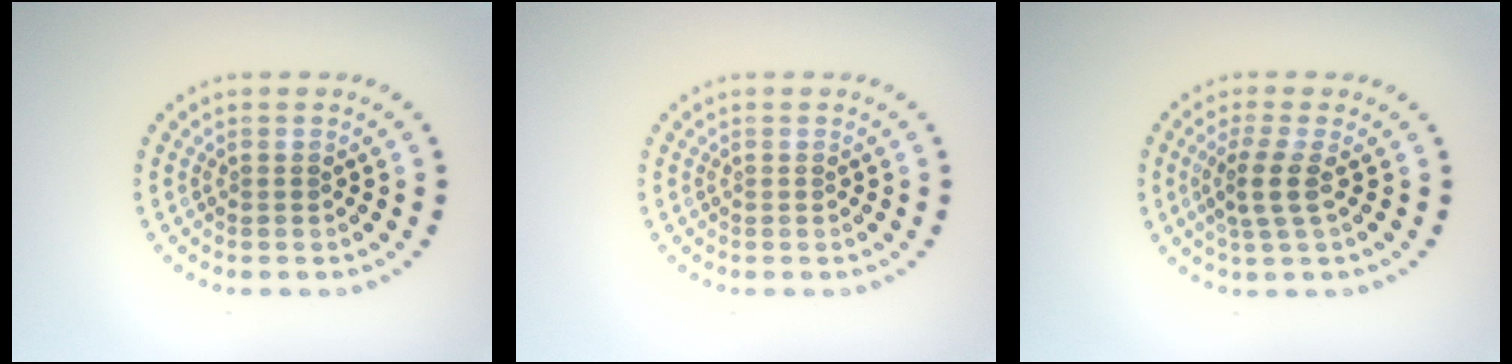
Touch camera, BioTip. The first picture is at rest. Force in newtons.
{"total": 0.0}
{"total": 2.7, "press": 2.2, "slide": 1.6}